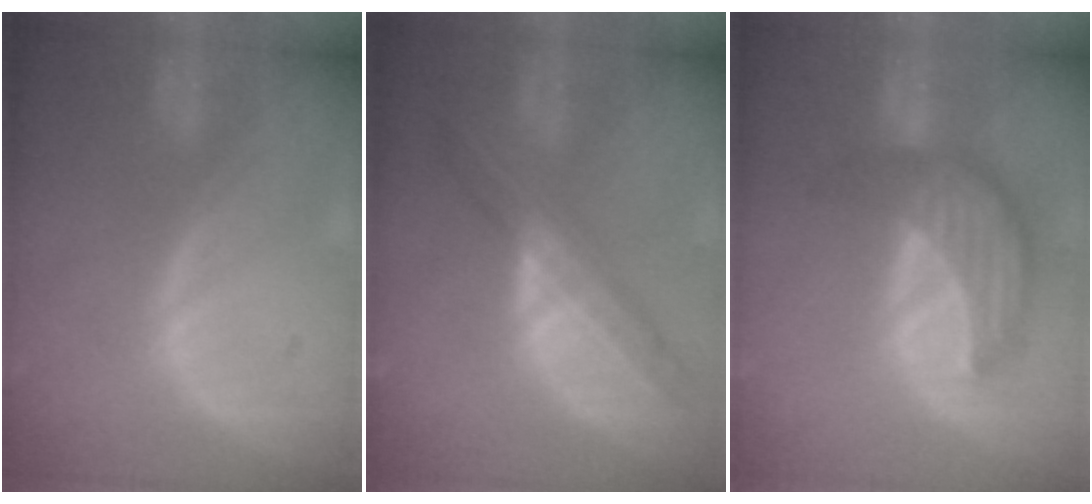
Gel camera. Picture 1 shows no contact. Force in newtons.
{"total": 8.5, "press": 7.3, "slide": 4.4}
{"total": 7.8, "press": 7.5, "slide": 2.3}